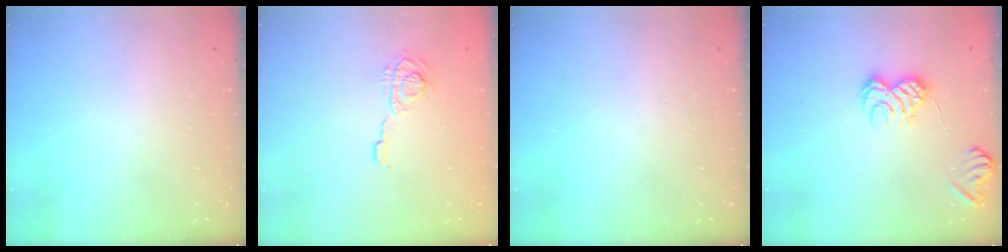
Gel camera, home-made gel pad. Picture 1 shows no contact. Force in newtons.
{"total": 8.7, "press": 8.7, "slide": 0.6}
{"total": 0.0}
{"total": 8.1, "press": 7.9, "slide": 1.4}